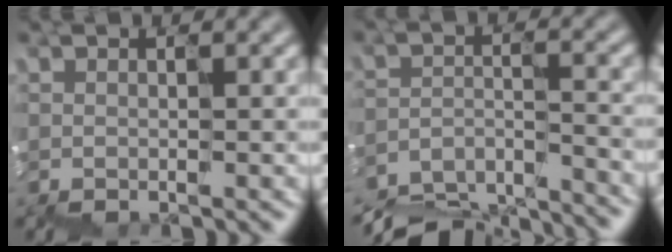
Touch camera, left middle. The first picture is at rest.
{"total": 9.9, "force": [-9.8, 1.3, 0.9], "torque": [-0.031, -0.011, -0.154]}